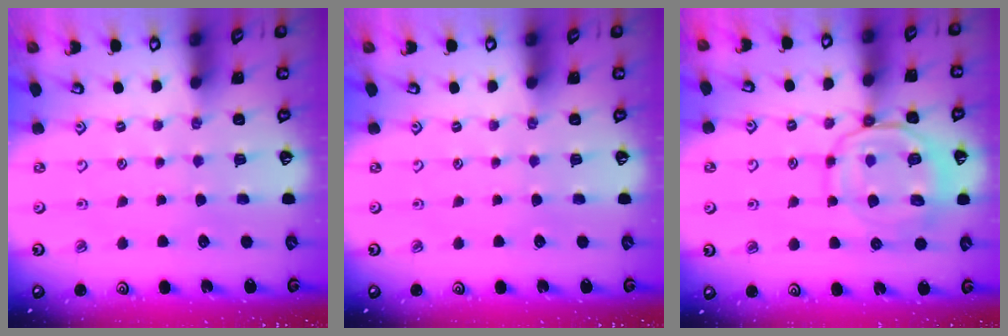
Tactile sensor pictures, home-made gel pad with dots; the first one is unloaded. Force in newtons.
{"total": 0.0}
{"total": 11.7, "press": 11.6, "slide": 1.2}